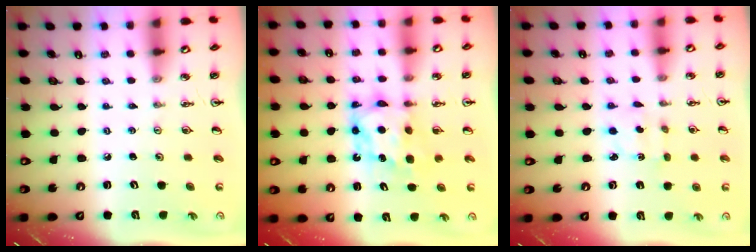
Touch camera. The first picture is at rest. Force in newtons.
{"total": 6.9, "press": 6.9, "slide": 0.6}
{"total": 2.2, "press": 2.1, "slide": 0.6}